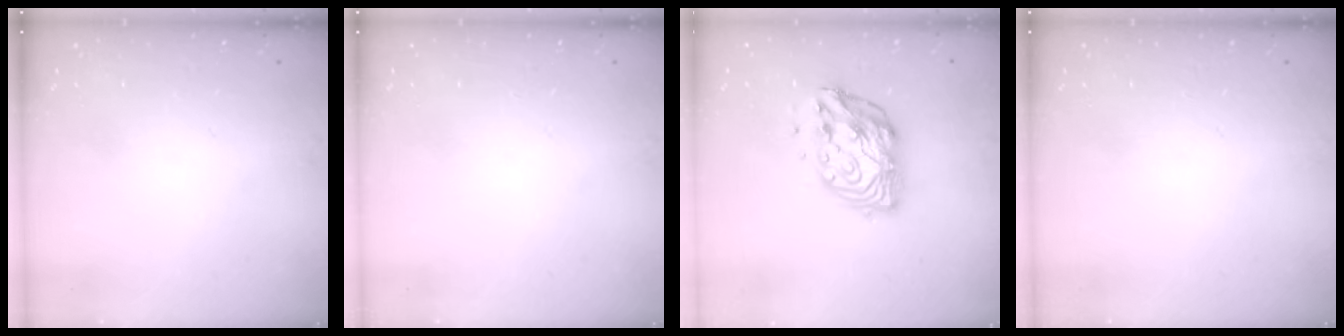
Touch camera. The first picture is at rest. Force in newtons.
{"total": 0.0}
{"total": 12.6, "press": 12.6, "slide": 1.1}
{"total": 0.0}